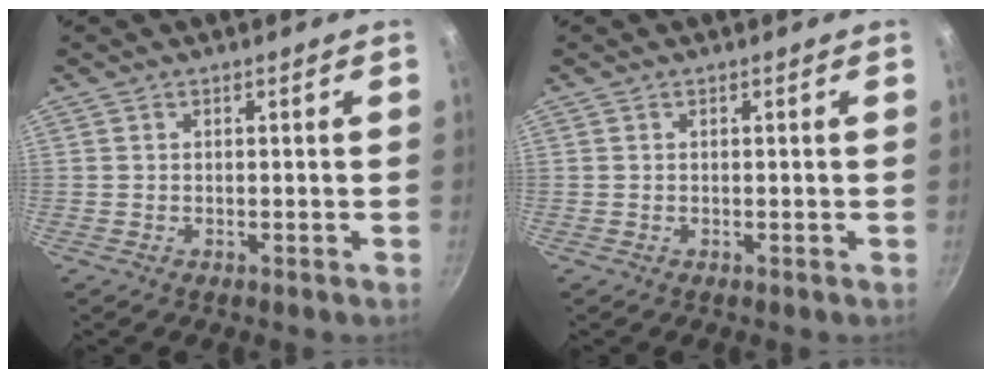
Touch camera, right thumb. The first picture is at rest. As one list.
[{"total": 0.0}]